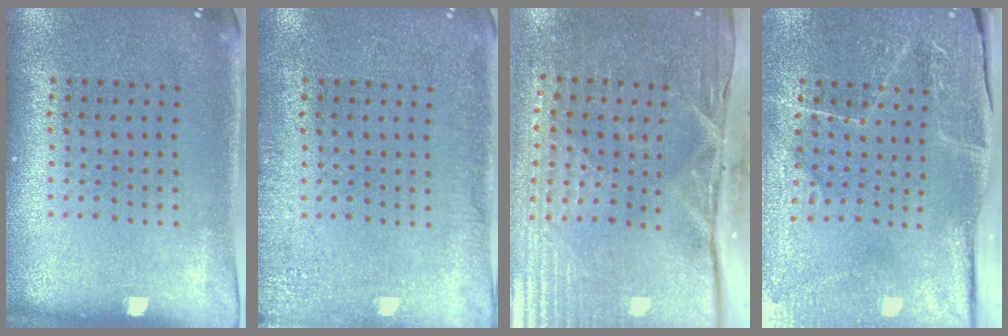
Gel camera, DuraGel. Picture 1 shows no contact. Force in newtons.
{"total": 2.3, "press": 2.2, "slide": 0.3}
{"total": 4.7, "press": 4.0, "slide": 2.5}
{"total": 3.9, "press": 3.8, "slide": 0.7}